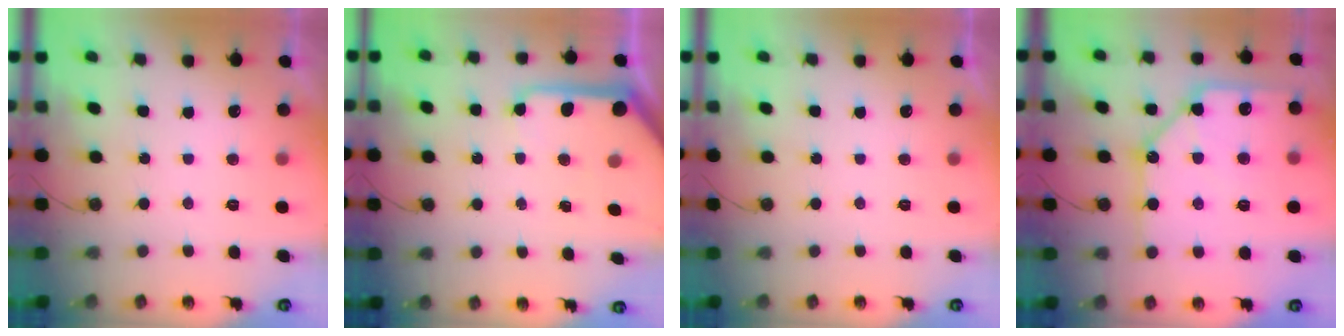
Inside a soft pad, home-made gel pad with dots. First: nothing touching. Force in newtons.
{"total": 11.1, "press": 11.0, "slide": 1.3}
{"total": 0.0}
{"total": 16.0, "press": 15.9, "slide": 1.8}